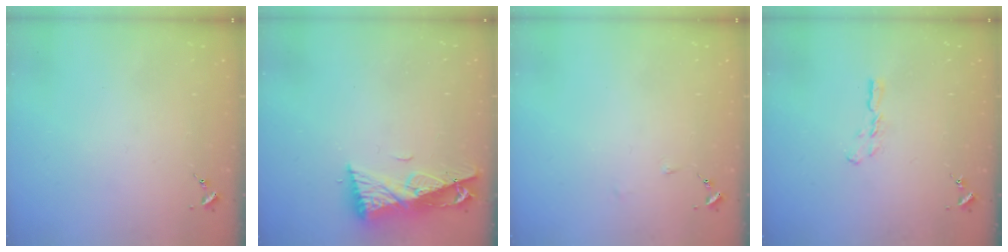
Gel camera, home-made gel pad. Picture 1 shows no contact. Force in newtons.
{"total": 9.3, "press": 9.2, "slide": 1.3}
{"total": 0.0}
{"total": 5.8, "press": 5.8, "slide": 0.1}